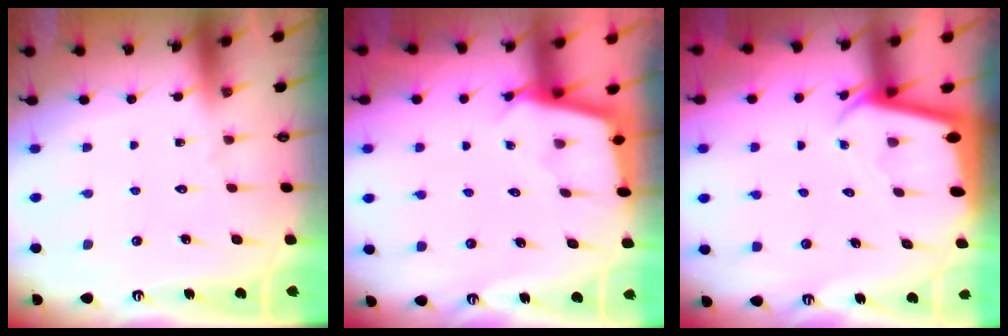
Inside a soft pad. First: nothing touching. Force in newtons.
{"total": 2.5, "press": 2.5, "slide": 0.2}
{"total": 2.1, "press": 2.1, "slide": 0.2}